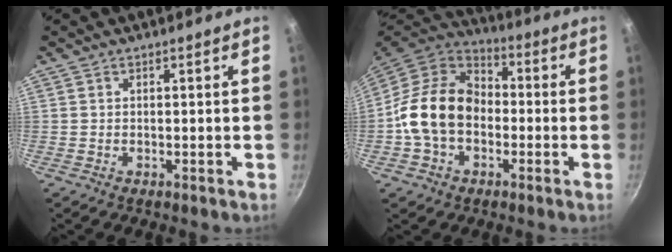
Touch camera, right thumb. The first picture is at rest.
{"total": 16.4, "force": [-2.1, 12.1, 10.9], "torque": [-0.159, 0.038, -0.054]}